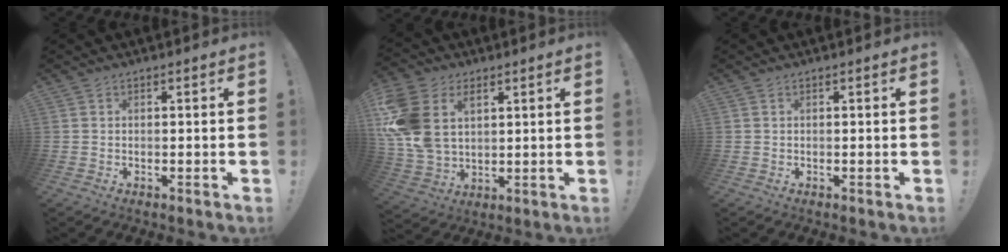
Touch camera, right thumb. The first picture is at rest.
{"total": 16.0, "force": [5.2, 11.7, 9.6], "torque": [-0.197, -0.022, 0.104]}
{"total": 0.0}